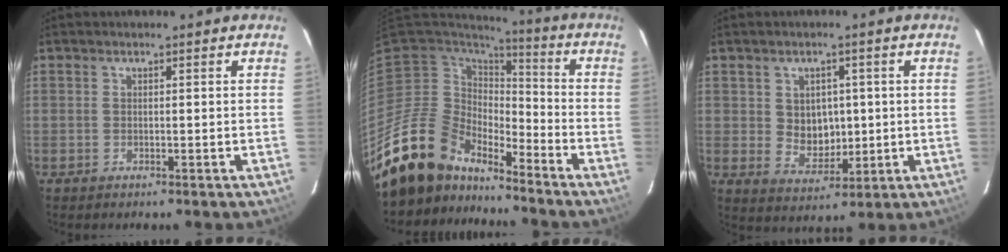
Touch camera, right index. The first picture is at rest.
{"total": 15.1, "force": [-13.4, 6.4, 2.5], "torque": [-0.070, 0.017, -0.240]}
{"total": 6.5, "force": [0.6, 5.5, 3.4], "torque": [-0.060, 0.003, 0.024]}